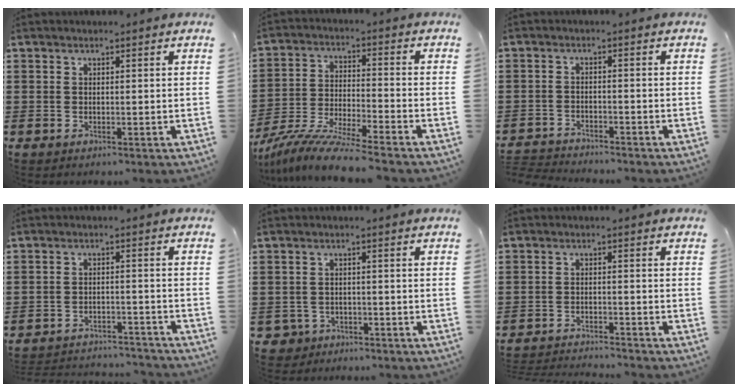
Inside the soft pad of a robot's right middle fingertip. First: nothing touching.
{"total": 8.7, "force": [-8.0, -0.4, 3.4], "torque": [-0.069, -0.004, -0.158]}
{"total": 2.9, "force": [-2.8, 0.1, -0.1], "torque": [-0.005, -0.003, -0.062]}
{"total": 3.4, "force": [-3.4, 0.2, 0.1], "torque": [-0.008, 0.001, -0.072]}
{"total": 2.1, "force": [-1.8, 1.2, 0.1], "torque": [-0.018, -0.004, -0.043]}
{"total": 2.7, "force": [-2.7, -0.1, 0.1], "torque": [-0.007, -0.003, -0.057]}